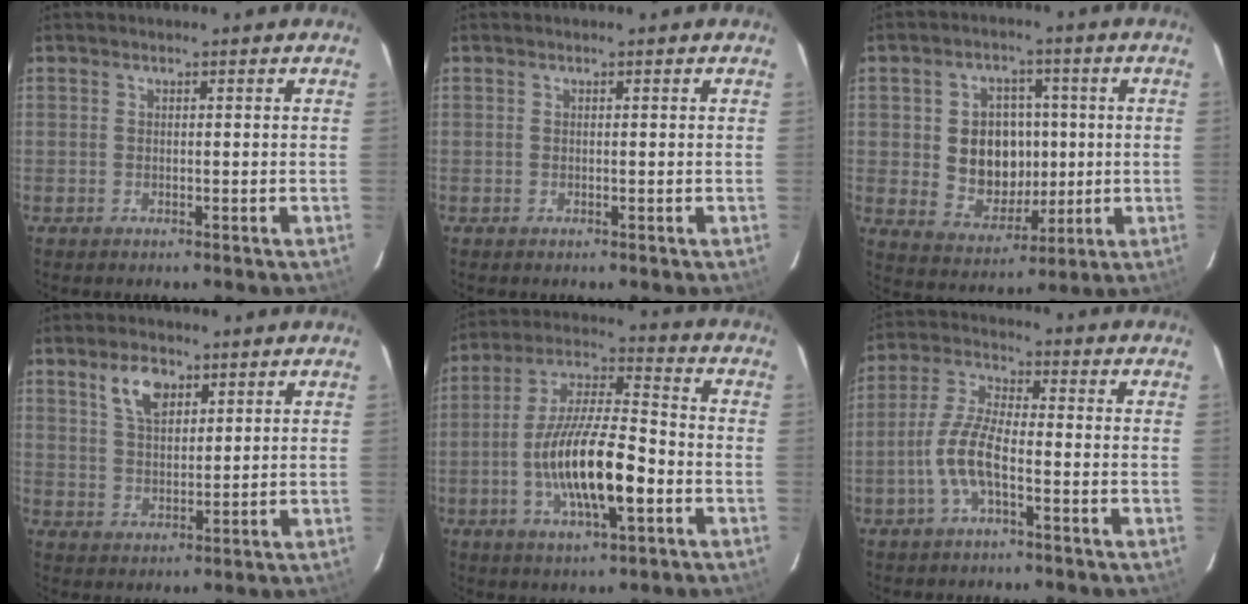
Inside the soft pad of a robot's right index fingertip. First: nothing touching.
{"total": 0.0}
{"total": 10.9, "force": [0.3, 9.2, 5.9], "torque": [-0.126, 0.014, 0.024]}
{"total": 6.5, "force": [3.7, 3.3, 4.3], "torque": [-0.076, 0.007, 0.069]}
{"total": 16.2, "force": [-4.8, 4.5, 14.8], "torque": [-0.282, 0.000, -0.086]}
{"total": 7.7, "force": [-3.0, 2.1, 6.7], "torque": [-0.149, 0.009, -0.060]}